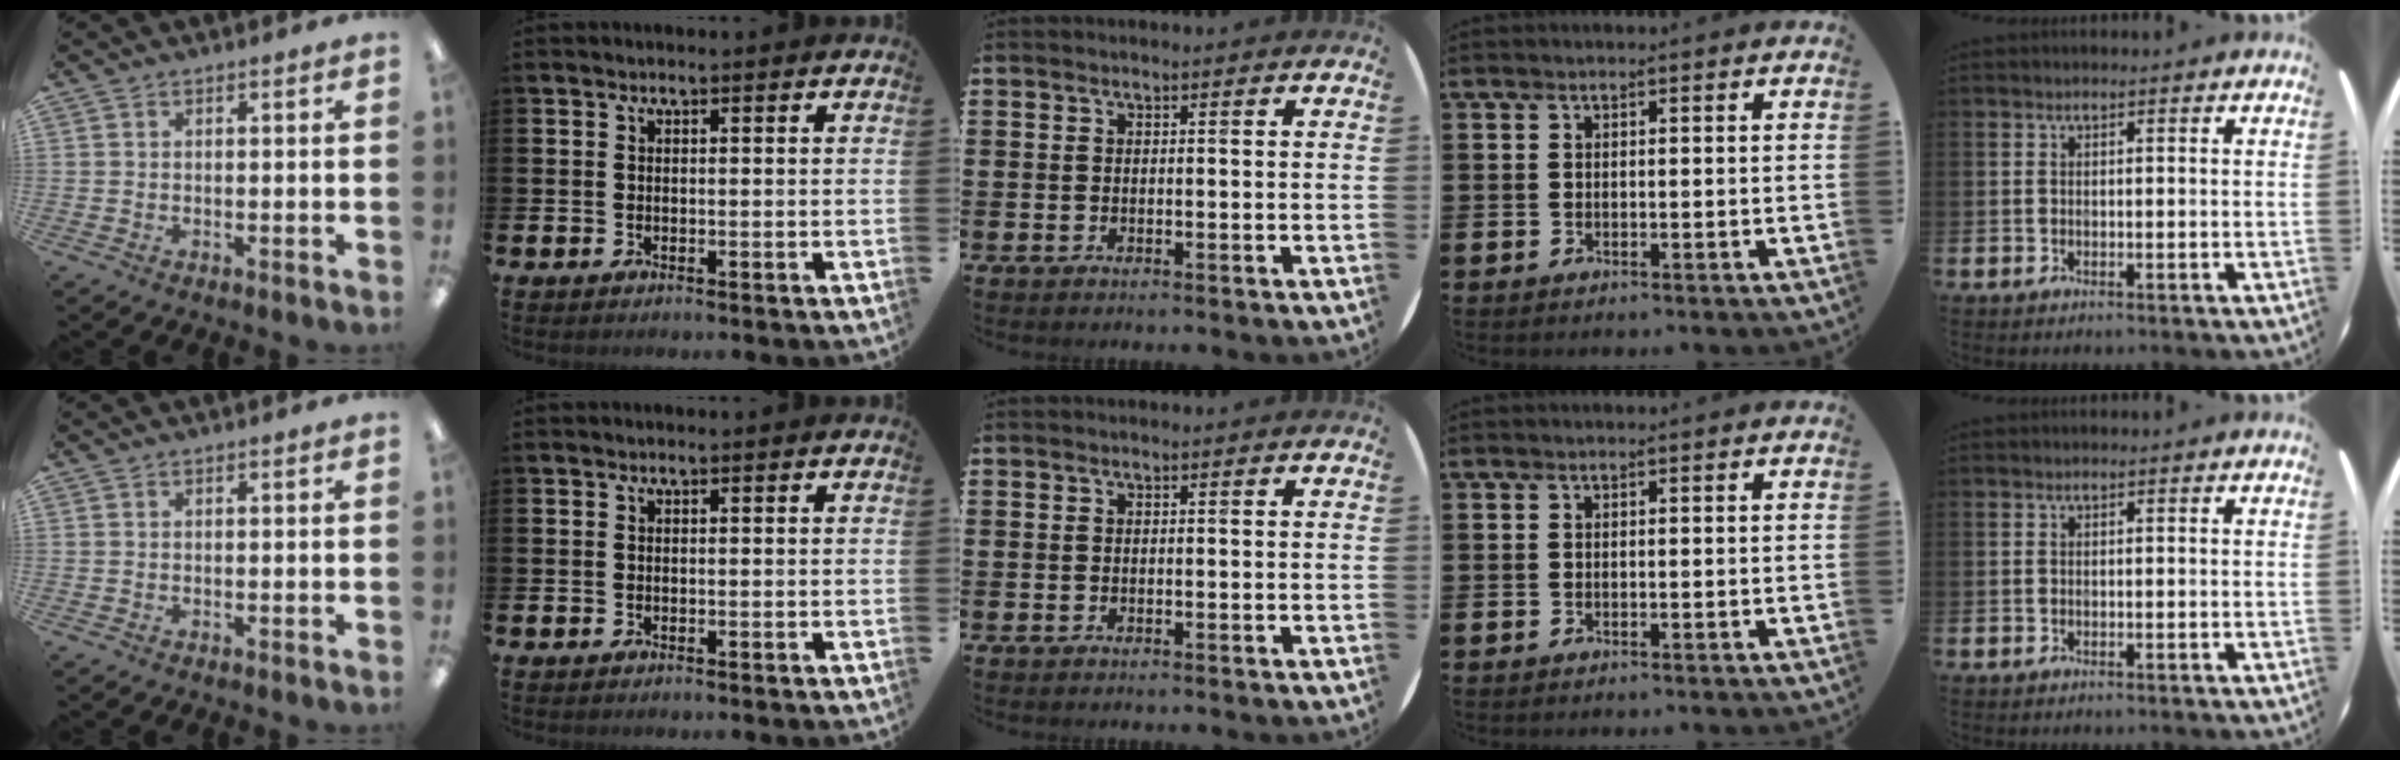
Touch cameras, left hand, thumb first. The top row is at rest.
{}